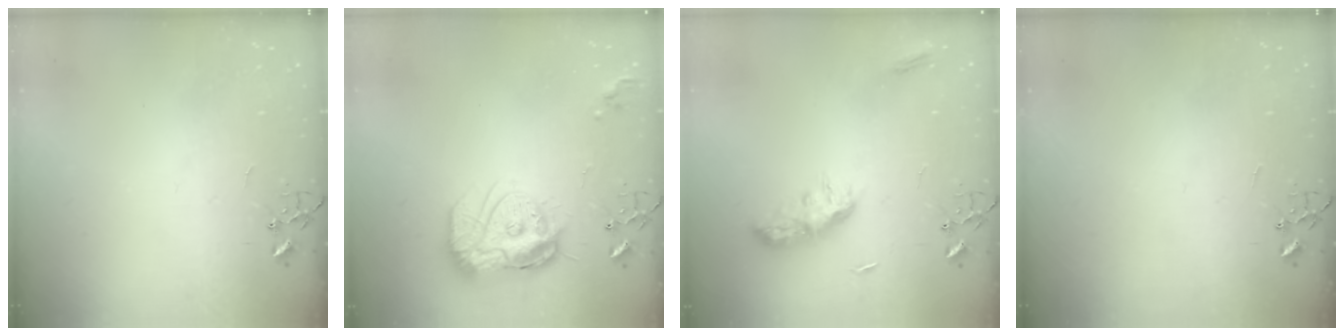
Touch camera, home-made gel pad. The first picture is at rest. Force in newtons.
{"total": 17.0, "press": 16.9, "slide": 1.4}
{"total": 9.9, "press": 9.9, "slide": 0.1}
{"total": 0.0}